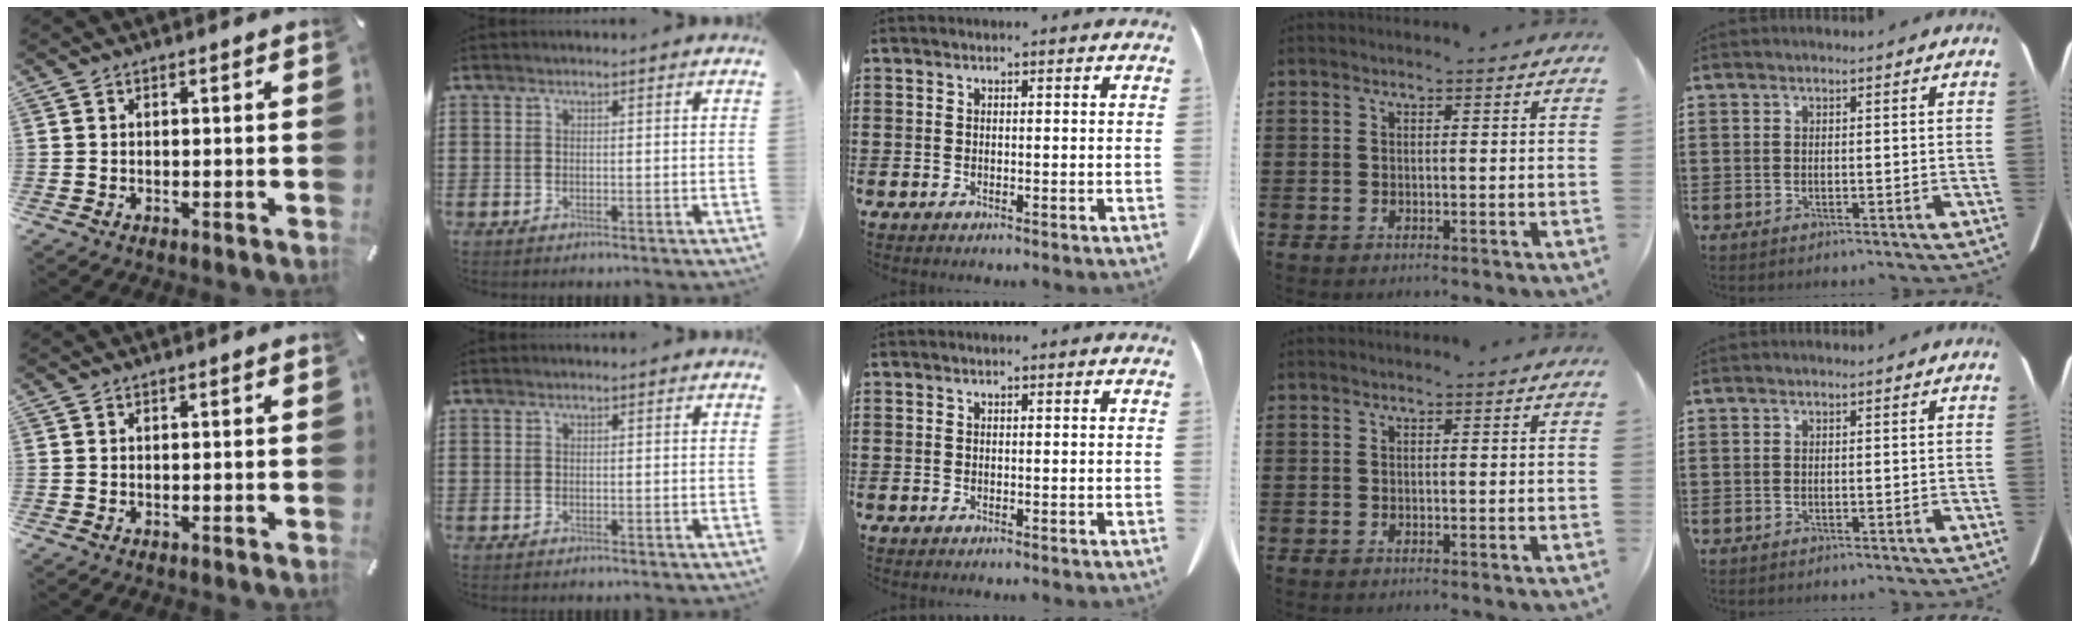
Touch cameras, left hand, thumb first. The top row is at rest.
{}